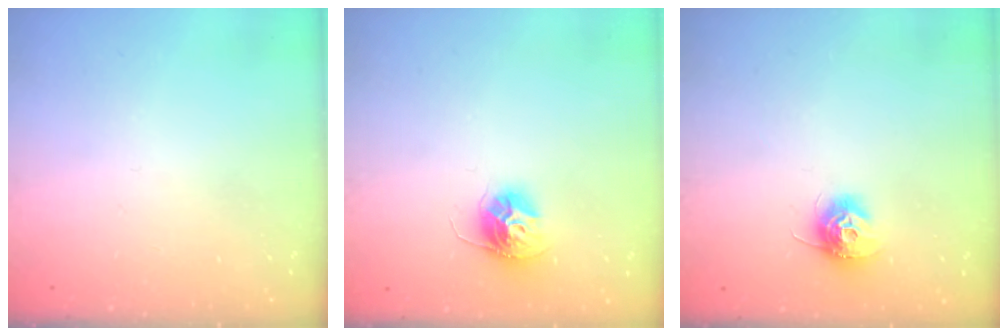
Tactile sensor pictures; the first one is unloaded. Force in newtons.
{"total": 11.4, "press": 11.3, "slide": 0.8}
{"total": 9.5, "press": 9.5, "slide": 0.4}